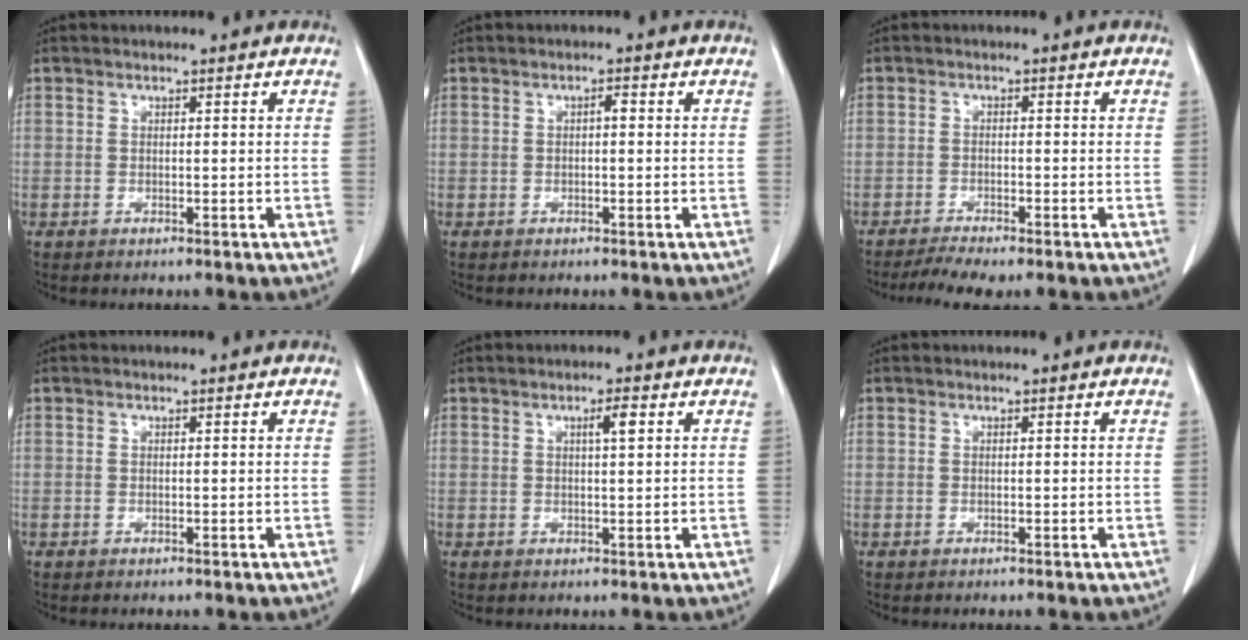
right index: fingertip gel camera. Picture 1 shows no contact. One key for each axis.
{"total": 1.0, "fx": 0.0, "fy": 0.3, "fz": 0.9, "tx": -0.015, "ty": 0.003, "tz": 0.000}
{"total": 3.9, "fx": -3.3, "fy": 0.1, "fz": 2.1, "tx": -0.037, "ty": -0.009, "tz": -0.058}
{"total": 0.0}
{"total": 2.2, "fx": 0.8, "fy": 0.2, "fz": 2.0, "tx": -0.036, "ty": 0.001, "tz": 0.013}
{"total": 0.0}